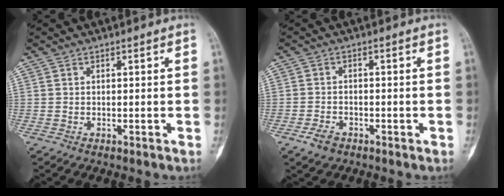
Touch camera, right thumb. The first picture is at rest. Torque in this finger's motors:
{"motor_torque": [0.34, 0.01, 0.27, -0.02, 0.06]}